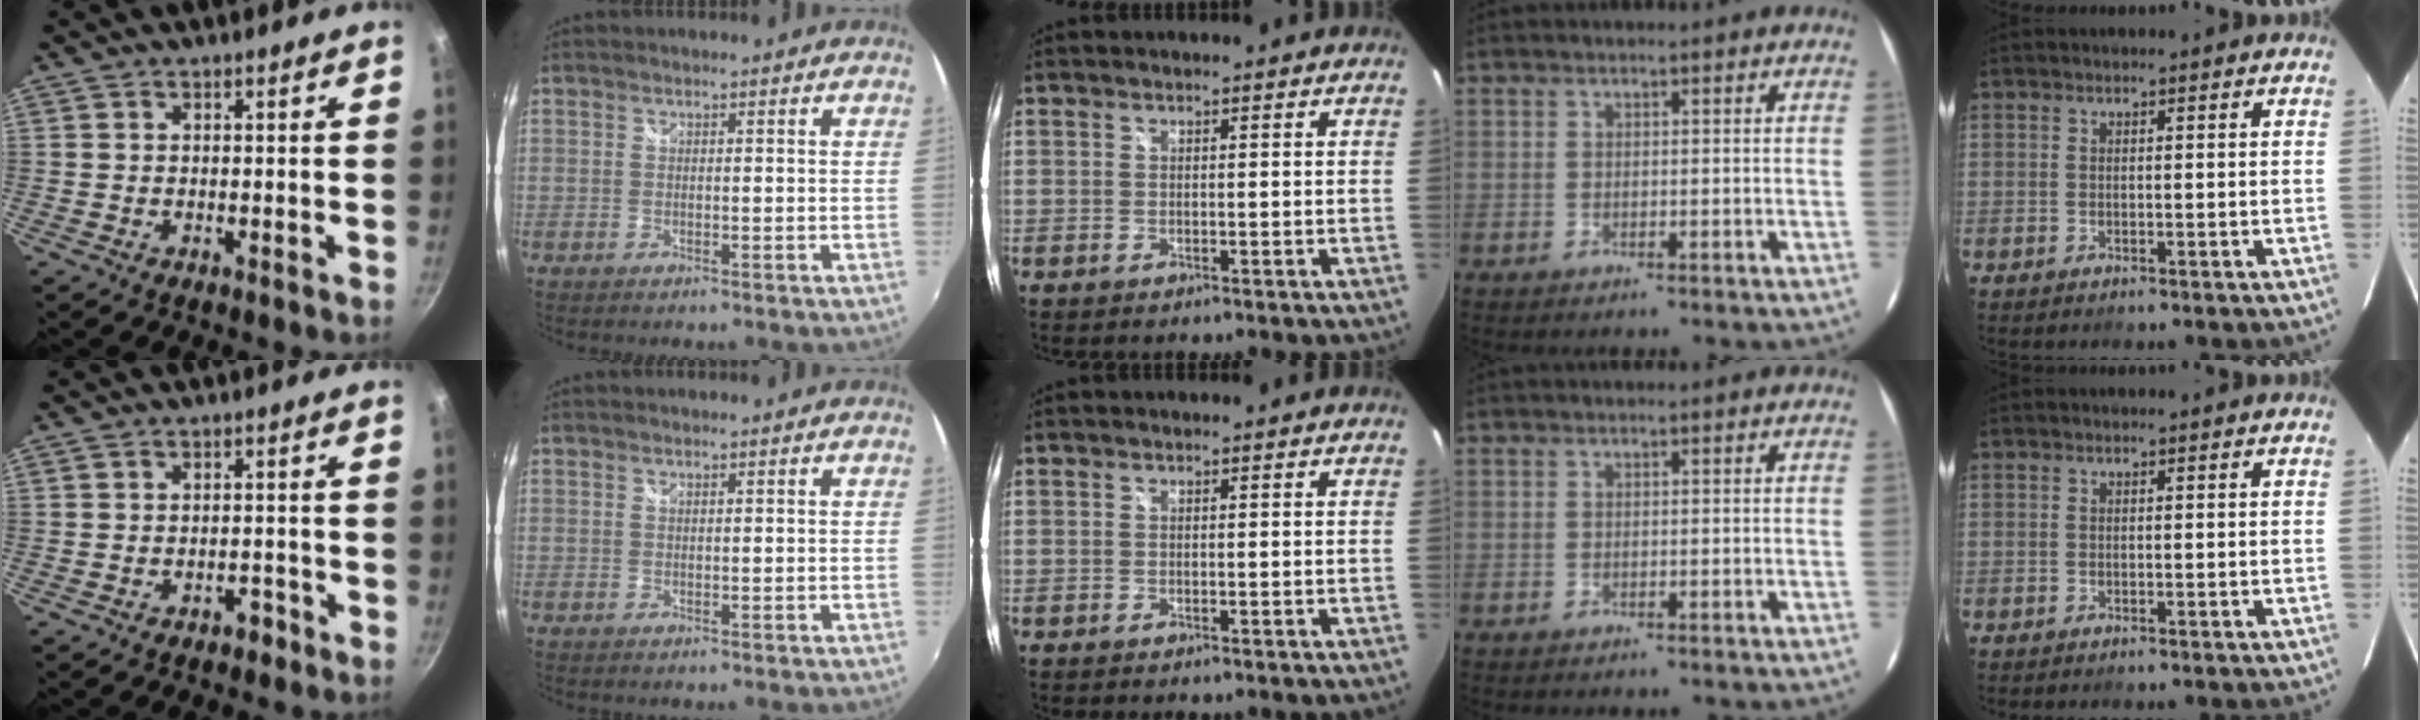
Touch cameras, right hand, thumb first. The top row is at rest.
{"thumb": {"total": 2.2, "force": [-1.5, 1.2, 1.0], "torque": [0.003, 0.022, -0.014]}}